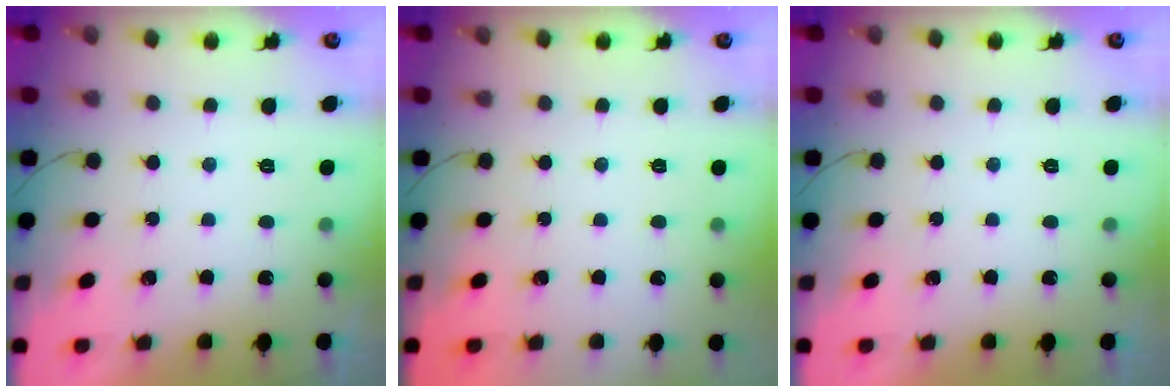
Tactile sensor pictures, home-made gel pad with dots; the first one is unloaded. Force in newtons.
{"total": 0.0}
{"total": 0.0}